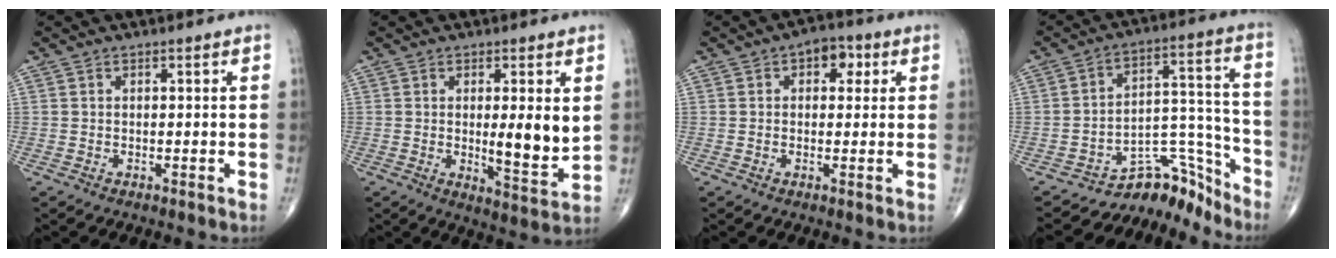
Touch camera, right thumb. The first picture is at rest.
{"total": 8.5, "force": [1.1, 2.3, 8.1], "torque": [-0.114, -0.026, 0.022]}
{"total": 5.3, "force": [1.8, 3.4, 3.7], "torque": [-0.020, 0.005, 0.016]}
{"total": 11.2, "force": [-10.0, 4.8, 1.4], "torque": [0.022, 0.151, -0.163]}